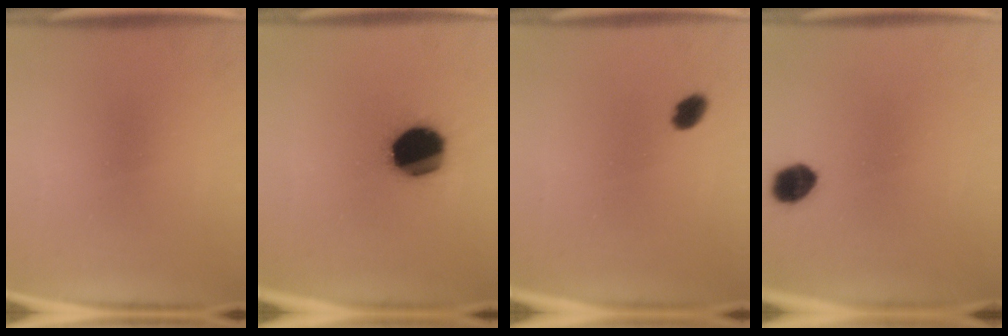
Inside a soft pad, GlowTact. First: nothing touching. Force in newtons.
{"total": 18.9}
{"total": 2.8}
{"total": 6.2}